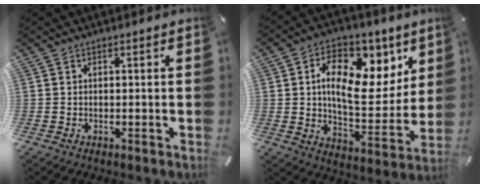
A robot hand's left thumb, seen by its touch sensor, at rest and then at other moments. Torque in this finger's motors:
{"motor_torque": [2.49, 2.52, 0.90, 0.17, 0.22]}